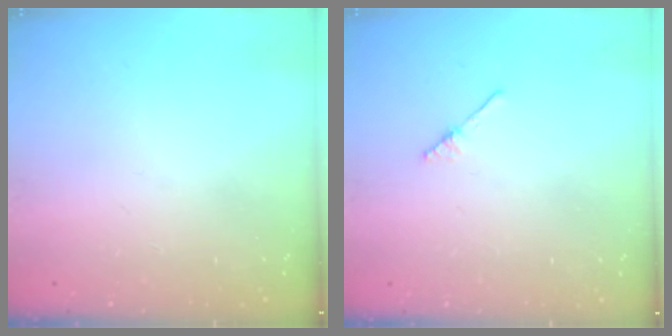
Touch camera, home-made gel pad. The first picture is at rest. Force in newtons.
{"total": 1.9, "press": 1.8, "slide": 0.3}